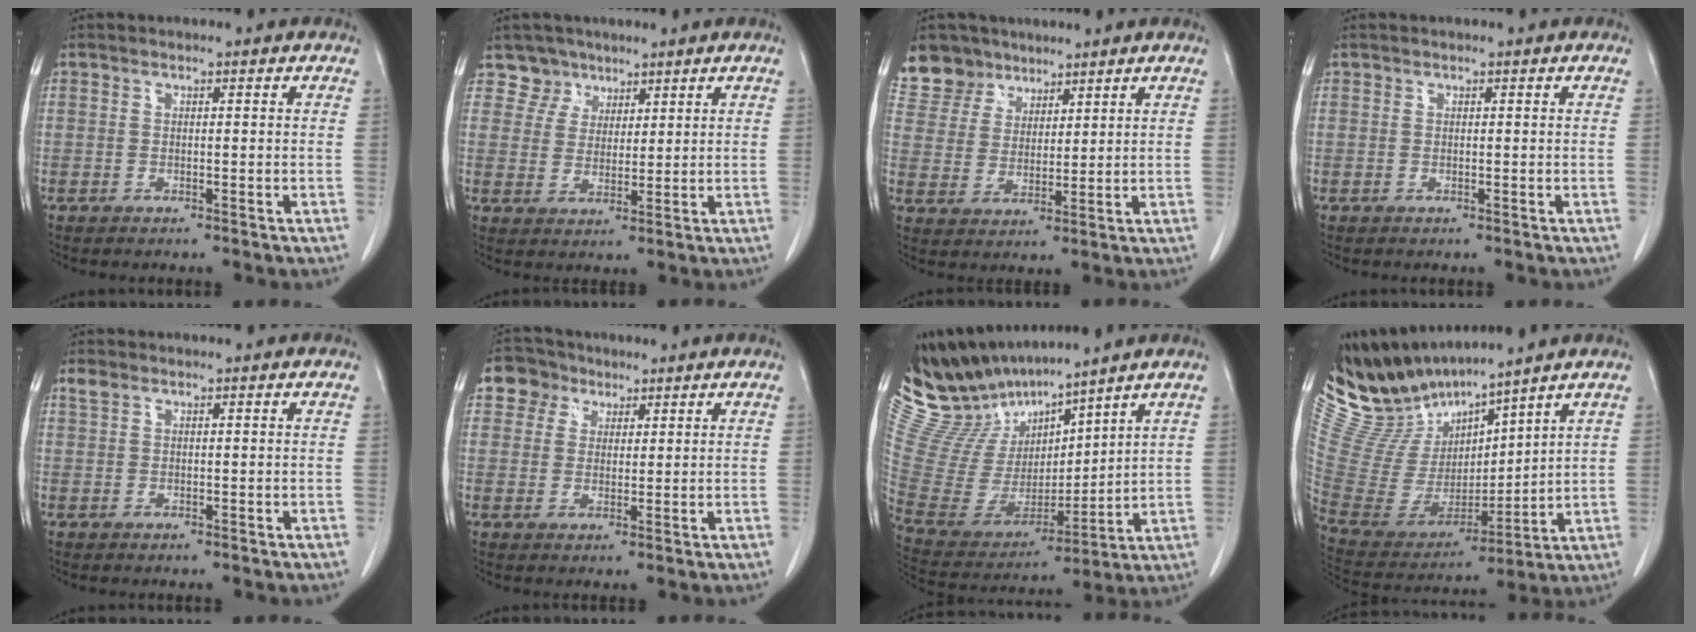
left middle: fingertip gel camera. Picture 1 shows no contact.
{"total": 4.6, "force": [3.3, 3.2, -0.6], "torque": [0.017, -0.001, 0.058]}
{"total": 8.1, "force": [6.3, 5.1, 0.4], "torque": [-0.012, 0.013, 0.131]}
{"total": 0.0}
{"total": 1.3, "force": [0.9, 0.6, 0.6], "torque": [-0.019, 0.013, 0.021]}
{"total": 4.7, "force": [2.7, 3.8, 0.6], "torque": [-0.015, 0.015, 0.049]}
{"total": 15.1, "force": [13.8, 2.9, 5.5], "torque": [-0.129, -0.005, 0.284]}
{"total": 13.7, "force": [13.0, 1.4, 3.9], "torque": [-0.104, -0.009, 0.278]}